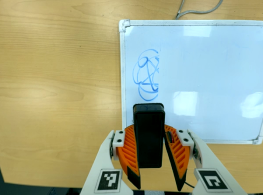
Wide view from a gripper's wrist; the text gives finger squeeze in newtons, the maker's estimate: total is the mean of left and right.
{"total": 6.9, "left": 6.6, "right": 7.3}